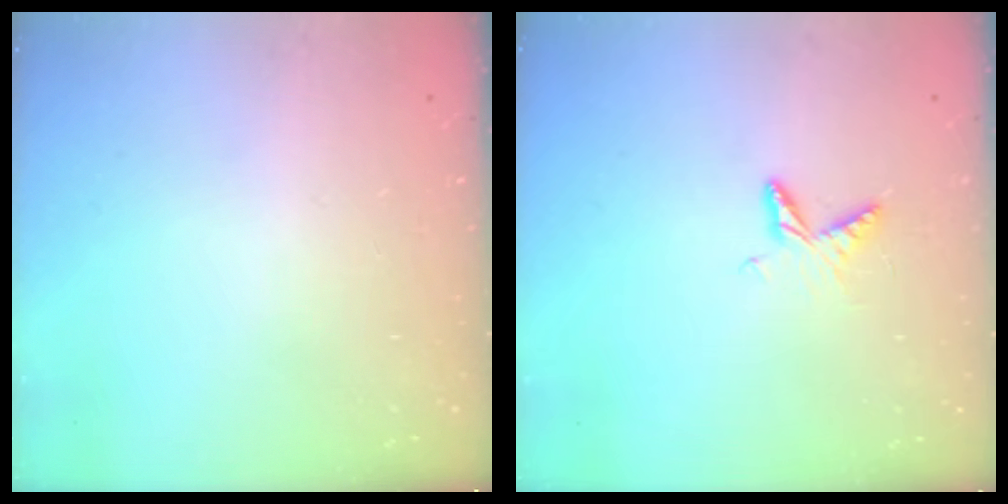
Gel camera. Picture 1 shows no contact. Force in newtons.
{"total": 6.2, "press": 6.2, "slide": 0.6}